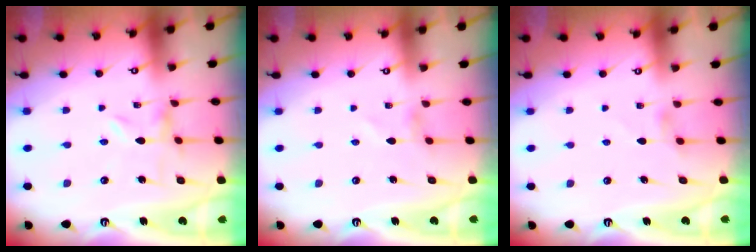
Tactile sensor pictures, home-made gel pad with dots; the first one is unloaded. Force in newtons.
{"total": 0.0}
{"total": 1.3, "press": 1.3, "slide": 0.3}